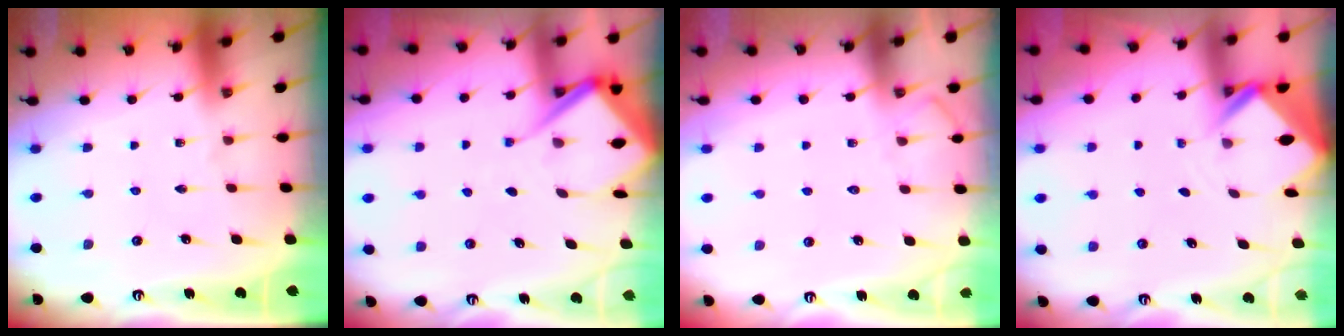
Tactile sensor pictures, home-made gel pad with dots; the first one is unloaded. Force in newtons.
{"total": 8.4, "press": 8.3, "slide": 1.0}
{"total": 4.8, "press": 4.8, "slide": 0.6}
{"total": 2.6, "press": 2.6, "slide": 0.1}